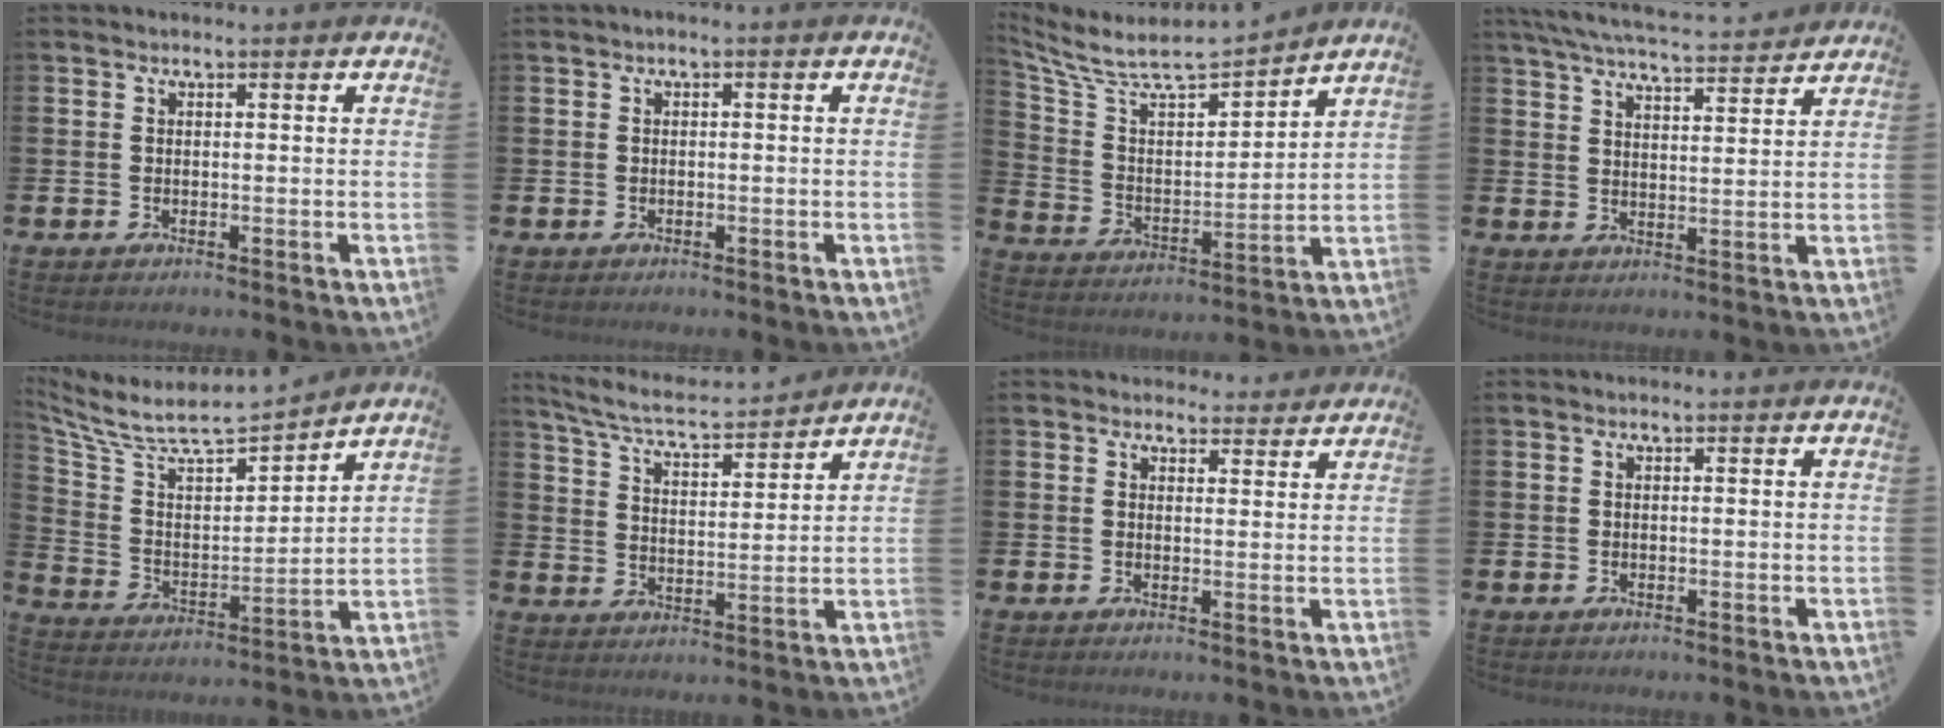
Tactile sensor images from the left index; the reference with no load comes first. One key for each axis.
{"total": 0.6, "fx": -0.4, "fy": 0.1, "fz": 0.4, "tx": -0.010, "ty": -0.001, "tz": -0.008}
{"total": 6.8, "fx": 6.2, "fy": 1.3, "fz": 2.5, "tx": -0.082, "ty": -0.043, "tz": 0.104}
{"total": 6.3, "fx": 6.0, "fy": 0.6, "fz": 1.8, "tx": -0.047, "ty": -0.039, "tz": 0.105}
{"total": 7.4, "fx": 6.8, "fy": 2.0, "fz": 2.2, "tx": -0.085, "ty": -0.057, "tz": 0.112}
{"total": 6.2, "fx": 5.8, "fy": 1.0, "fz": 2.1, "tx": -0.067, "ty": -0.036, "tz": 0.097}
{"total": 2.8, "fx": 2.6, "fy": 1.0, "fz": -0.2, "tx": 0.011, "ty": -0.012, "tz": 0.045}
{"total": 0.0}